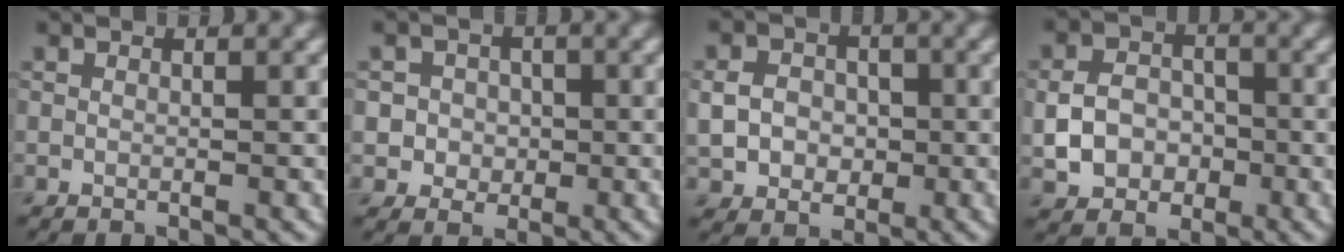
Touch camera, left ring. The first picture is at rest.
{"total": 3.3, "force": [-0.1, 3.2, 0.8], "torque": [-0.001, 0.008, -0.001]}
{"total": 4.2, "force": [-0.2, 3.6, 2.1], "torque": [-0.041, -0.002, -0.010]}
{"total": 4.3, "force": [-1.0, 3.5, 2.3], "torque": [-0.040, 0.002, -0.020]}